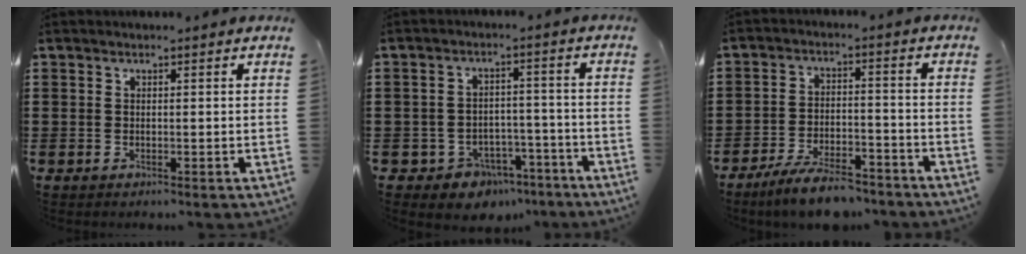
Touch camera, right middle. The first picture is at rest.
{"total": 4.7, "force": [-4.0, 2.3, 0.8], "torque": [-0.021, 0.015, -0.078]}
{"total": 7.6, "force": [-6.8, 1.3, 3.2], "torque": [-0.064, 0.007, -0.128]}